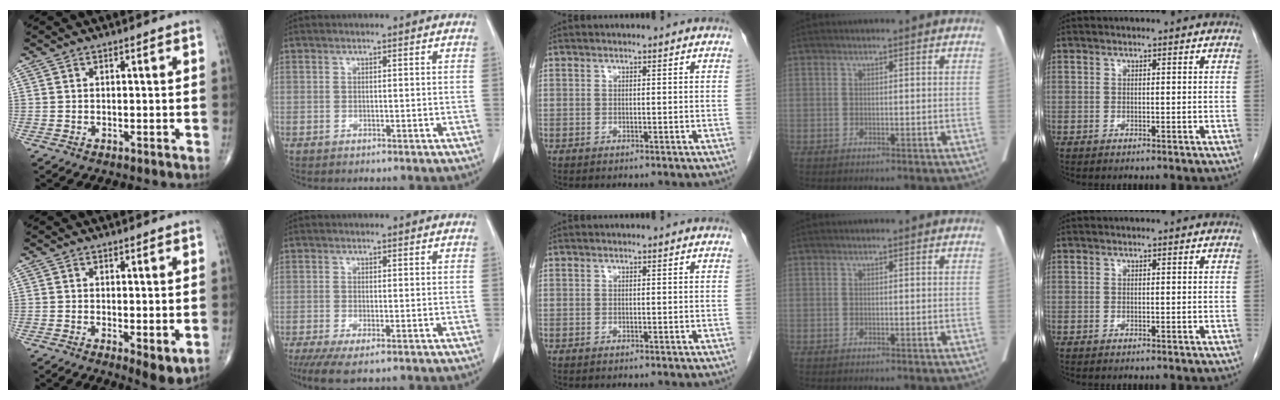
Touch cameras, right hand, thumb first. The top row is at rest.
{"thumb": {"total": 4.7, "force": [-0.6, 1.6, 4.4], "torque": [-0.068, -0.018, -0.009]}, "index": {"total": 4.2, "force": [-2.6, 0.9, 3.2], "torque": [-0.056, -0.013, -0.043]}}